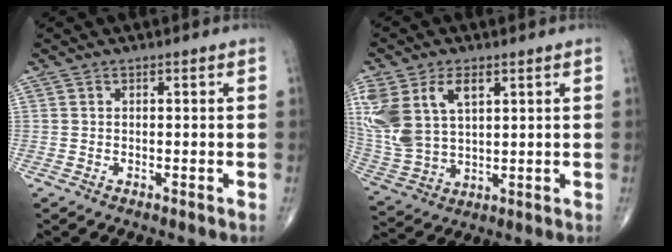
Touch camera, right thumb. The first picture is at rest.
{"total": 16.2, "force": [5.8, 9.8, 11.6], "torque": [-0.265, -0.009, 0.125]}